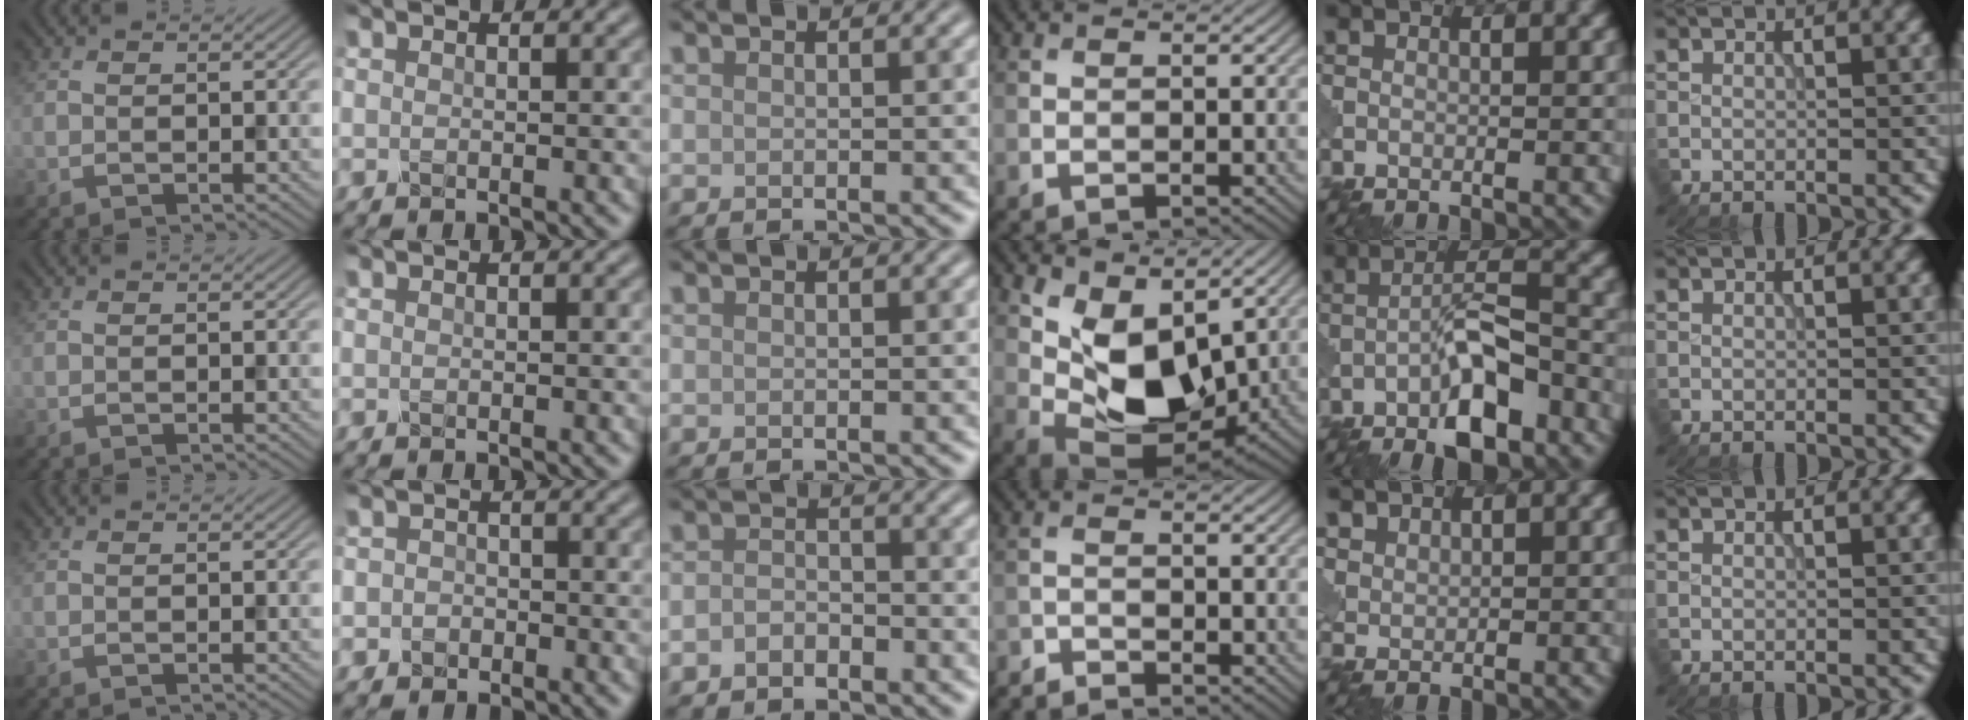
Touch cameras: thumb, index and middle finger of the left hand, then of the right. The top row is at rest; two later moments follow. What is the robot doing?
{"motion": "insert", "object": "pin"}